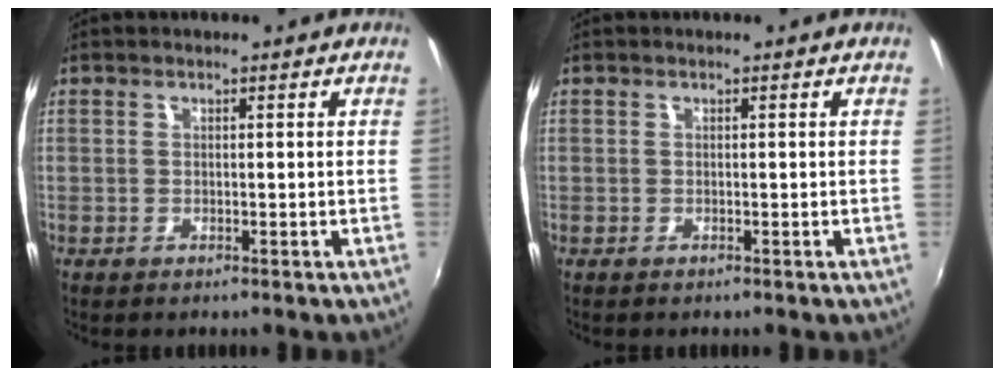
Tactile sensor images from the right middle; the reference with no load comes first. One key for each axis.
{"total": 0.0}